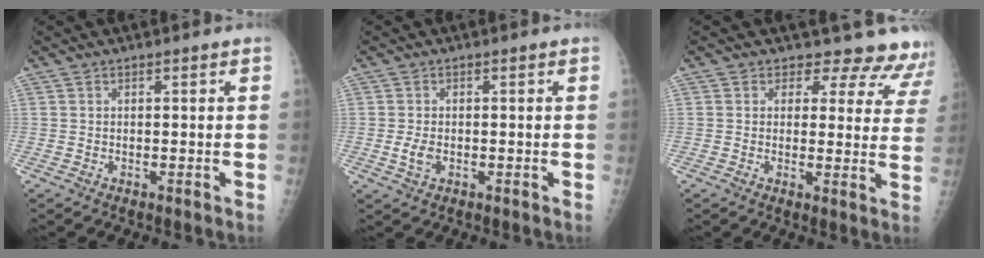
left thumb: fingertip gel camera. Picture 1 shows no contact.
{"total": 2.6, "force": [-0.5, 1.7, 2.0], "torque": [-0.037, -0.002, -0.007]}
{"total": 12.7, "force": [11.3, 5.6, 1.2], "torque": [0.042, -0.071, 0.097]}